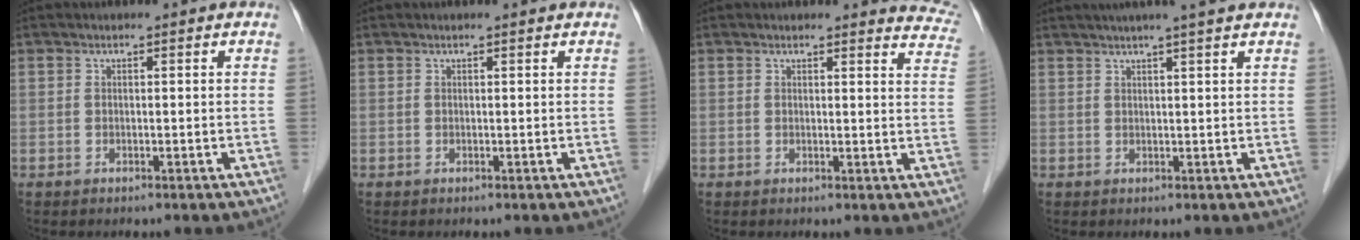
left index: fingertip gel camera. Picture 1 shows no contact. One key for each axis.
{"total": 0.8, "fx": 0.8, "fy": 0.0, "fz": 0.3, "tx": -0.010, "ty": 0.004, "tz": 0.011}
{"total": 7.4, "fx": 7.2, "fy": 1.7, "fz": 0.6, "tx": 0.032, "ty": -0.033, "tz": 0.037}
{"total": 7.5, "fx": 6.3, "fy": -0.7, "fz": 4.1, "tx": -0.059, "ty": 0.027, "tz": 0.076}